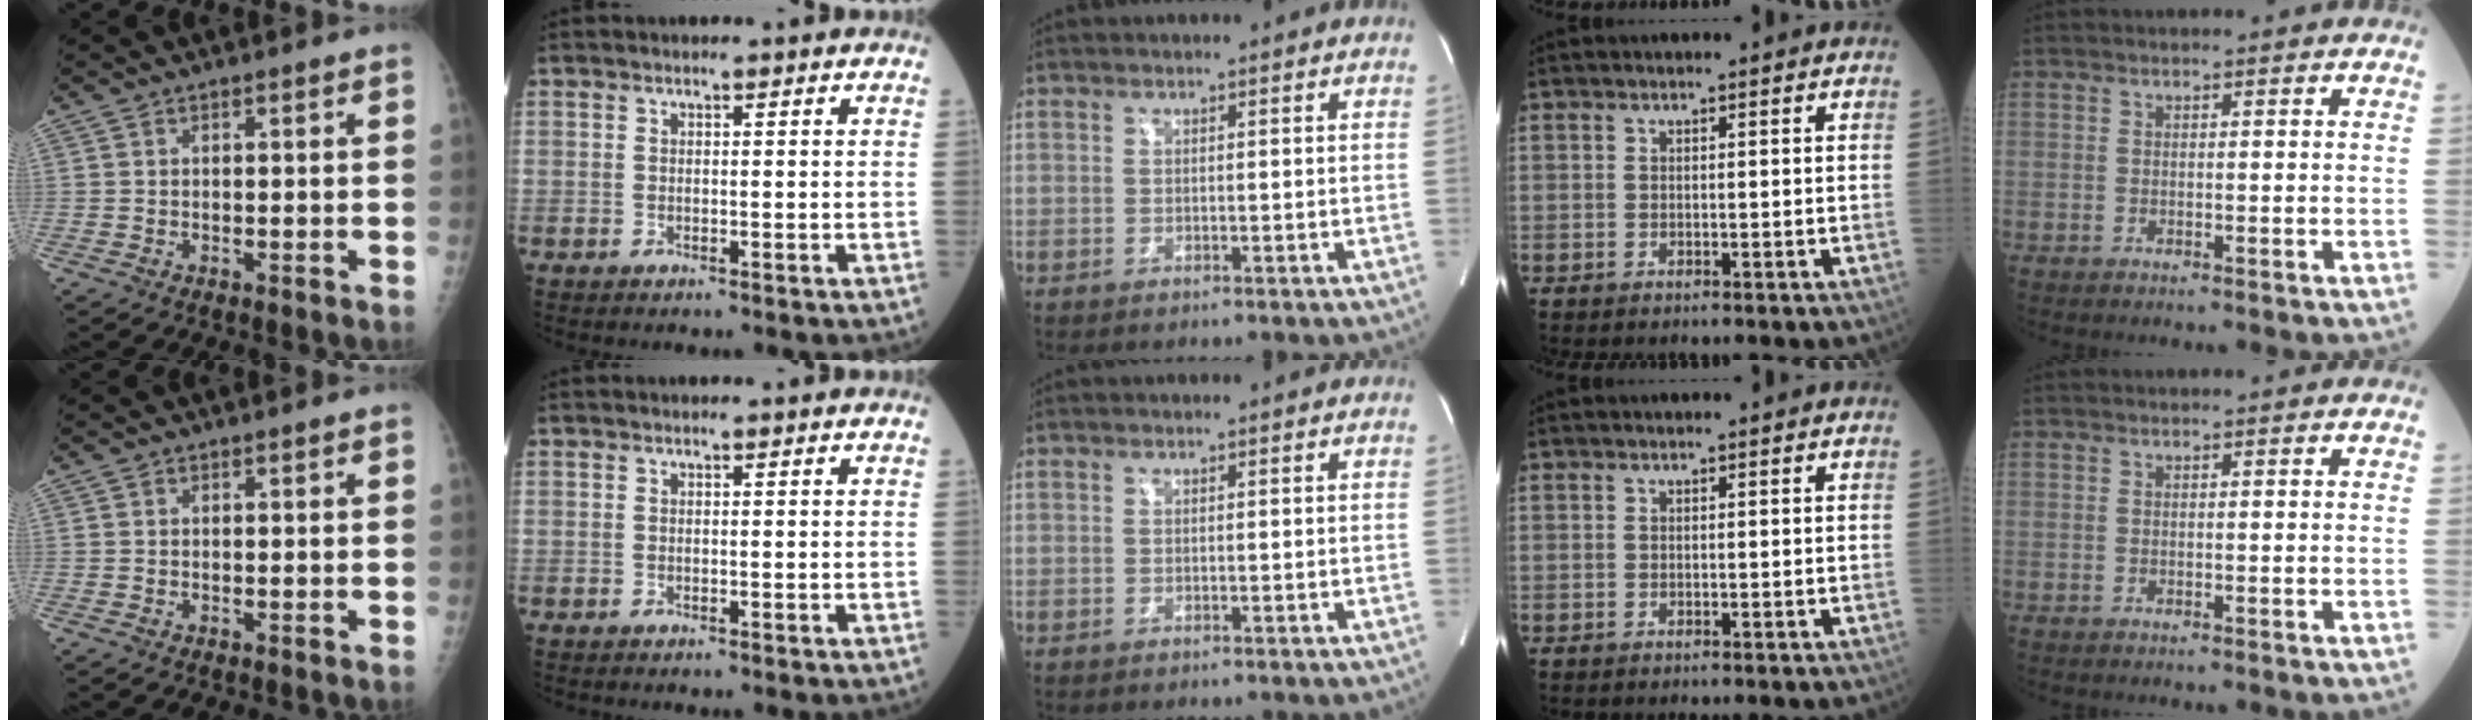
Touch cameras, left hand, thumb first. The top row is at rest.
{}